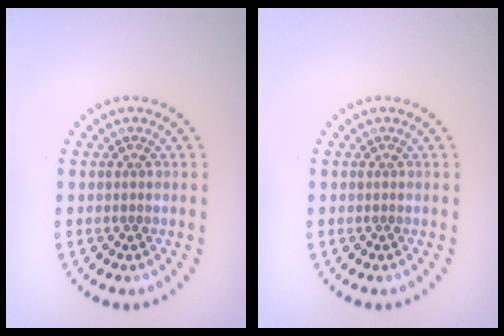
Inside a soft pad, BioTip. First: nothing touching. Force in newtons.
{"total": 0.0}